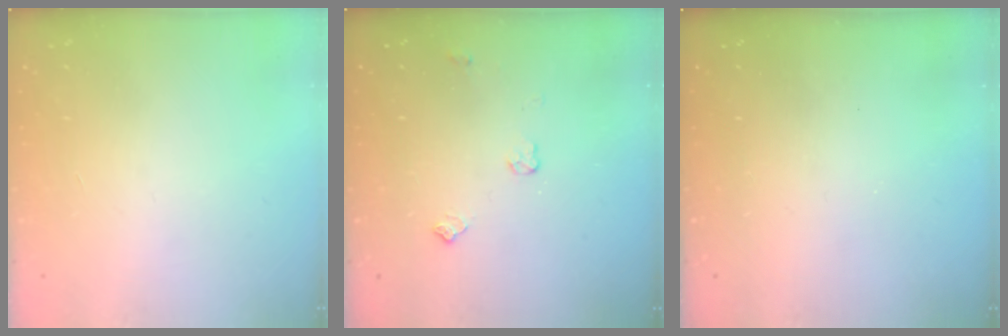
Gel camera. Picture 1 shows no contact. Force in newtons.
{"total": 5.5, "press": 5.5, "slide": 0.7}
{"total": 0.0}